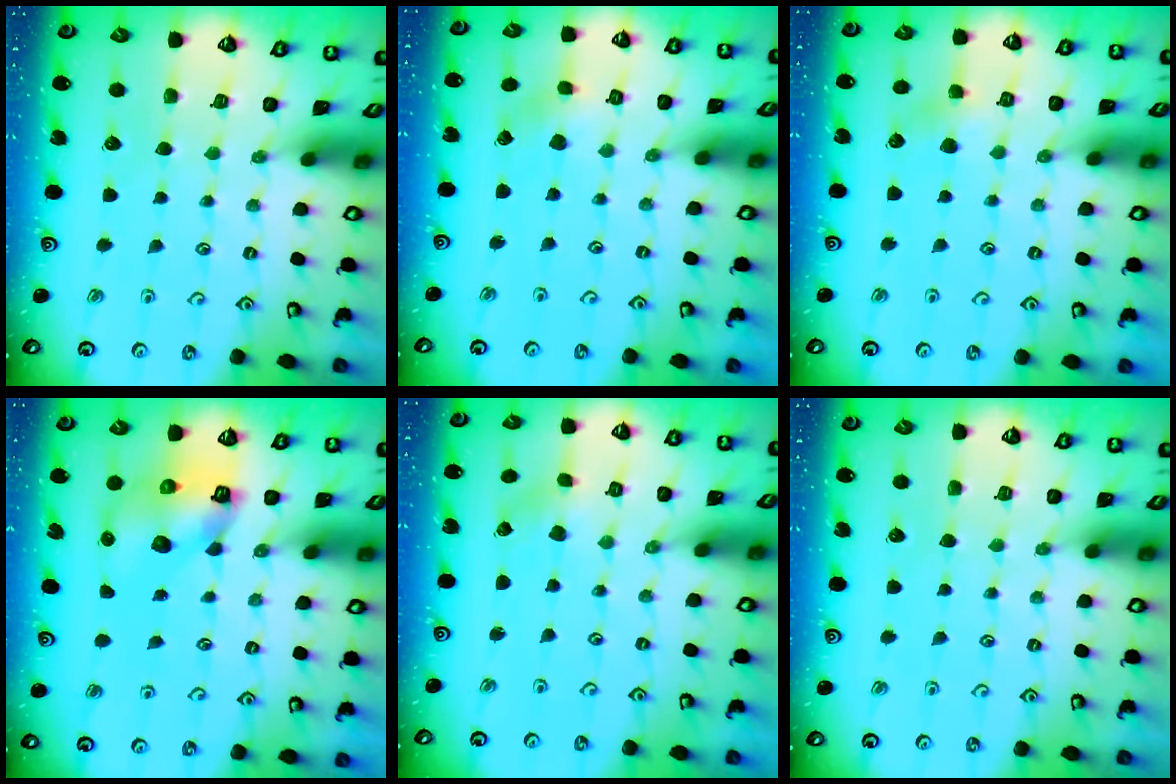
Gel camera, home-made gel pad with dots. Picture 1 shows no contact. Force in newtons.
{"total": 2.4, "press": 2.4, "slide": 0.2}
{"total": 4.2, "press": 4.2, "slide": 0.6}
{"total": 8.2, "press": 8.1, "slide": 1.0}
{"total": 0.8, "press": 0.7, "slide": 0.2}
{"total": 0.0}